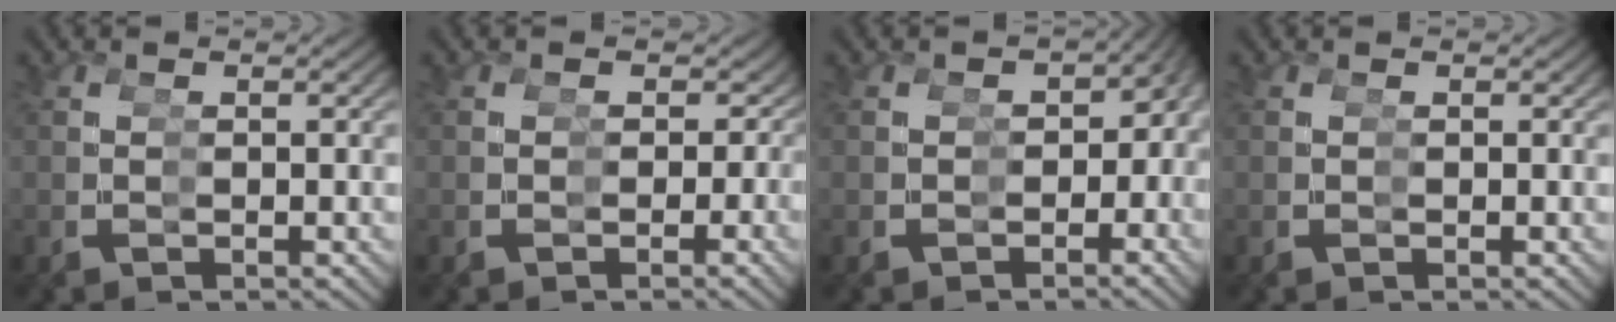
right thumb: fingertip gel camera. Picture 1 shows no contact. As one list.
[{"total": 3.3, "force": [-0.1, 3.1, 1.2], "torque": [-0.001, -0.019, 0.002]}, {"total": 4.3, "force": [-1.3, 3.4, 2.3], "torque": [-0.014, -0.021, -0.012]}, {"total": 0.0}]